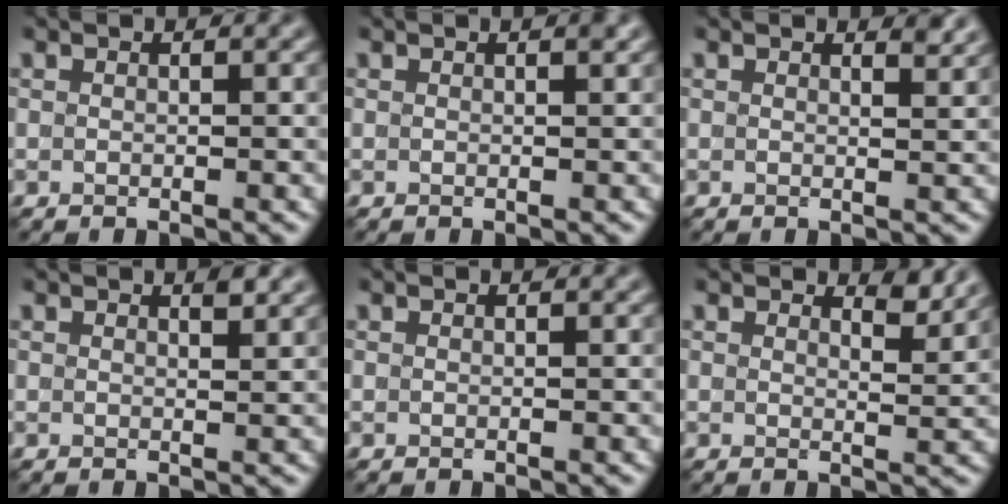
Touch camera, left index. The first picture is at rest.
{"total": 0.6, "force": [0.4, 0.1, 0.5], "torque": [-0.005, 0.000, 0.006]}
{"total": 1.4, "force": [1.3, 0.2, 0.5], "torque": [-0.004, -0.003, 0.015]}
{"total": 1.1, "force": [0.9, 0.2, 0.6], "torque": [-0.007, -0.001, 0.014]}
{"total": 0.0}
{"total": 1.9, "force": [1.7, 0.4, 0.9], "torque": [-0.013, -0.008, 0.022]}